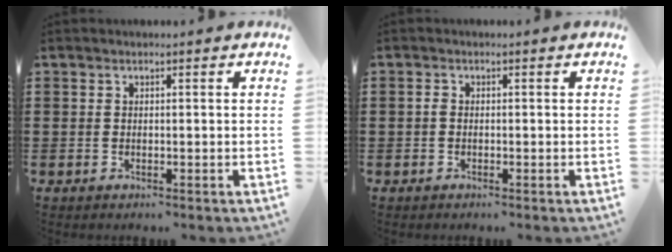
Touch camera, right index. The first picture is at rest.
{"total": 0.8, "force": [-0.4, 0.5, 0.5], "torque": [-0.018, -0.003, -0.011]}